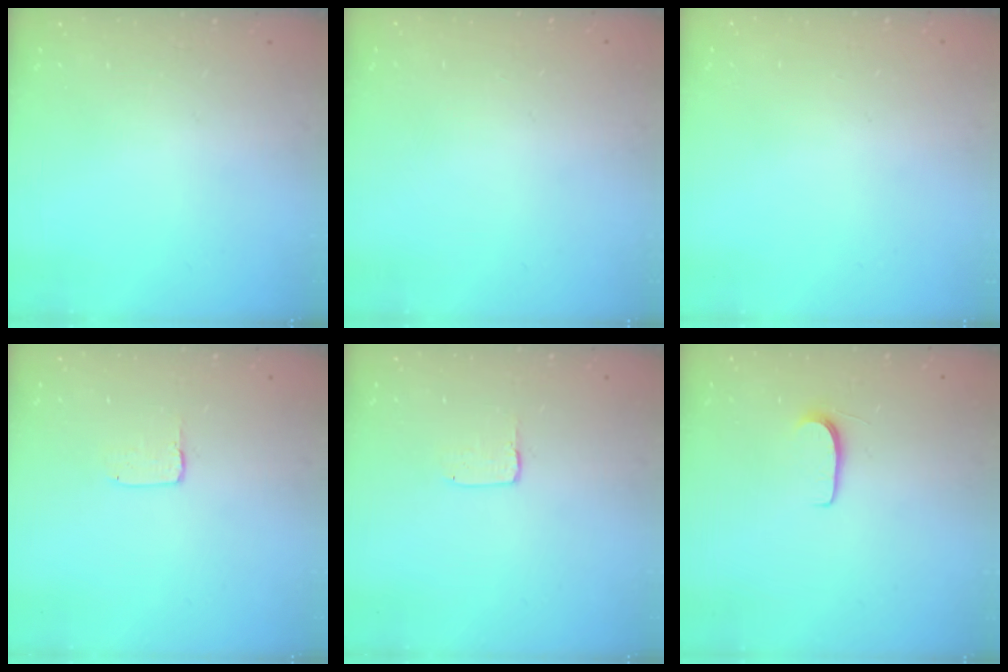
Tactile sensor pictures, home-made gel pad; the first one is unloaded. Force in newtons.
{"total": 0.0}
{"total": 0.0}
{"total": 2.0, "press": 2.0, "slide": 0.0}
{"total": 2.0, "press": 2.0, "slide": 0.0}
{"total": 5.1, "press": 5.1, "slide": 0.6}